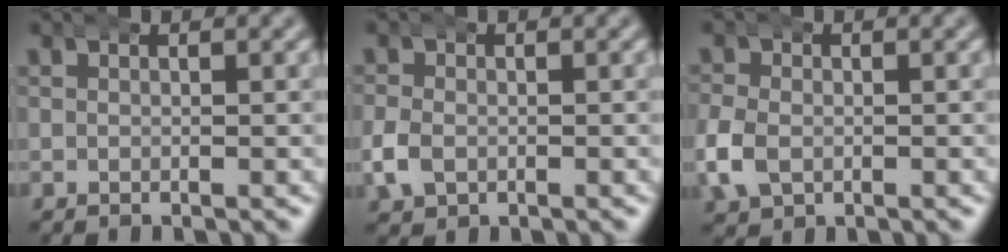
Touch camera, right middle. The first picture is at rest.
{"total": 2.3, "force": [-0.6, 1.9, 1.1], "torque": [-0.035, 0.002, -0.013]}
{"total": 3.1, "force": [-0.7, 2.5, 1.6], "torque": [-0.051, -0.001, -0.014]}